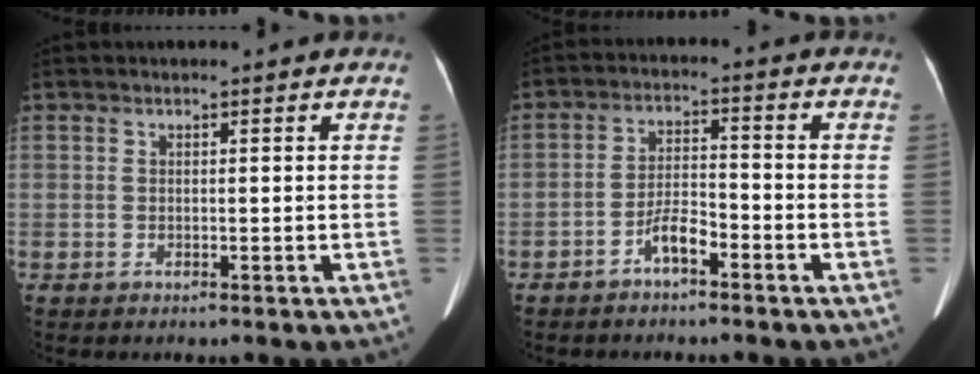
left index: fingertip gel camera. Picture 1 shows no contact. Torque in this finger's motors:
{"motor_torque": [0.10, 0.07, 0.07, 0.01]}